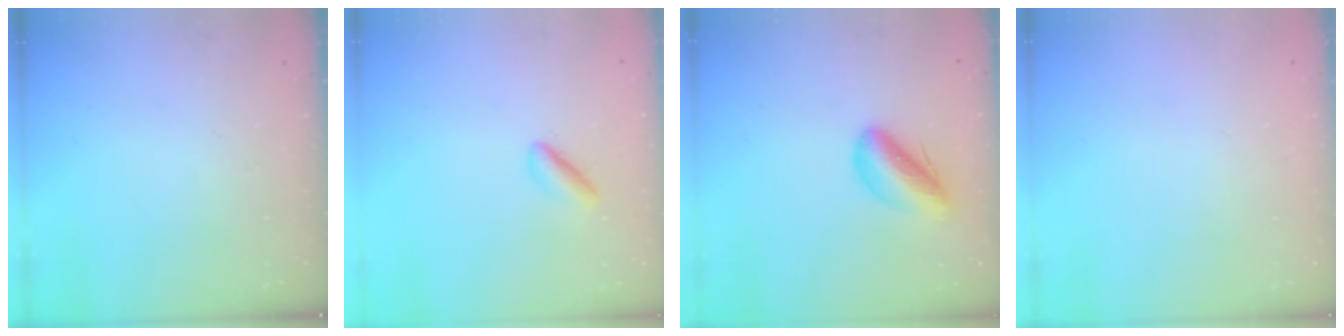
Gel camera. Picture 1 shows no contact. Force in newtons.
{"total": 2.0, "press": 2.0, "slide": 0.0}
{"total": 8.4, "press": 8.3, "slide": 1.5}
{"total": 2.1, "press": 2.1, "slide": 0.1}